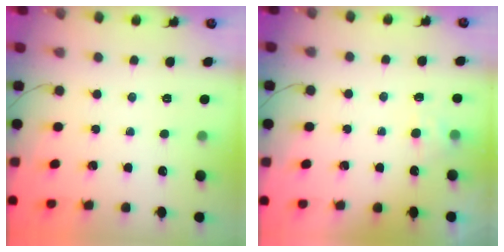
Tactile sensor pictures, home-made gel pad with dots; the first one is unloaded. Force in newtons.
{"total": 4.3, "press": 4.1, "slide": 1.3}